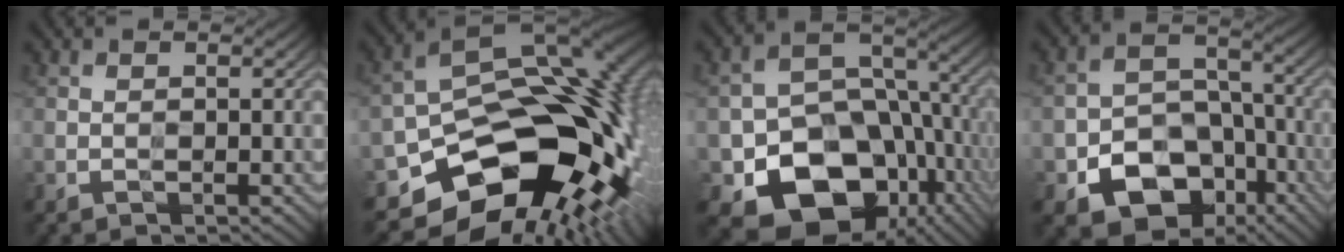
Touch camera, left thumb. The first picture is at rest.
{"total": 18.8, "force": [-6.9, 11.8, 13.0], "torque": [-0.197, -0.042, -0.093]}
{"total": 17.5, "force": [-6.8, 12.9, 9.7], "torque": [-0.155, -0.046, -0.096]}
{"total": 13.7, "force": [-7.0, 9.4, 7.0], "torque": [-0.127, -0.027, -0.115]}